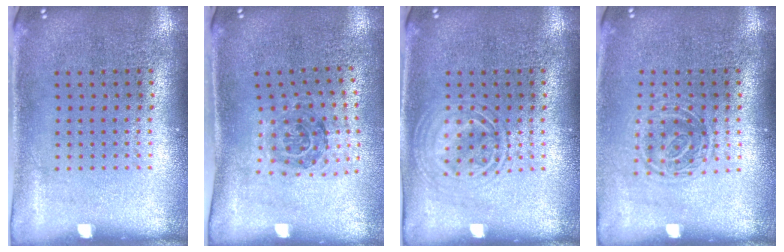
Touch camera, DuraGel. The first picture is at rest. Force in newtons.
{"total": 1.1, "press": 1.1, "slide": 0.4}
{"total": 2.3, "press": 2.3, "slide": 0.3}
{"total": 1.3, "press": 1.0, "slide": 0.8}